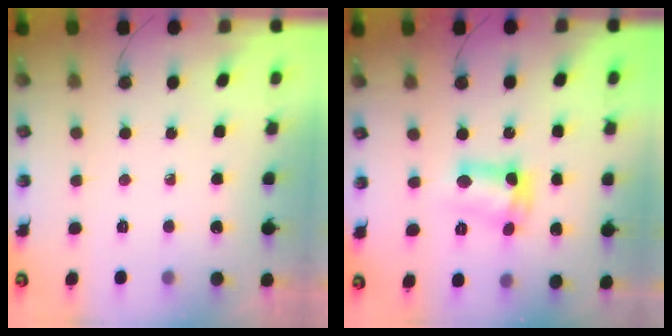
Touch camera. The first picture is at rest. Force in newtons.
{"total": 9.7, "press": 9.7, "slide": 0.8}